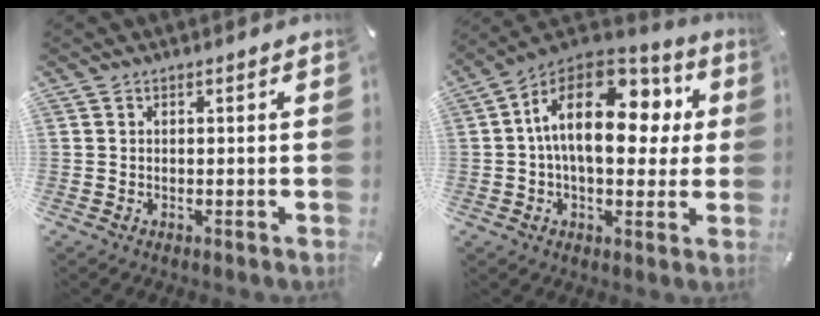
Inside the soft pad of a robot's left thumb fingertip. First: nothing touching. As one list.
[{"total": 19.3, "force": [4.1, 11.5, 14.9], "torque": [-0.252, -0.010, 0.068]}]